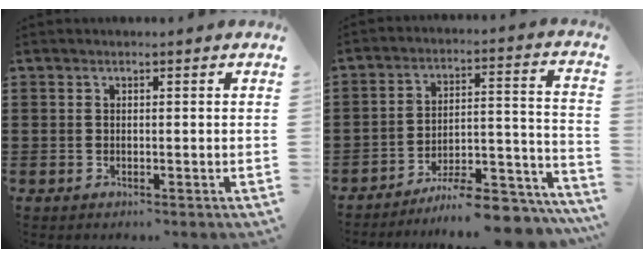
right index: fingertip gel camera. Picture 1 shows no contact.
{"total": 8.3, "force": [-7.7, 0.8, 3.1], "torque": [-0.036, 0.023, -0.144]}